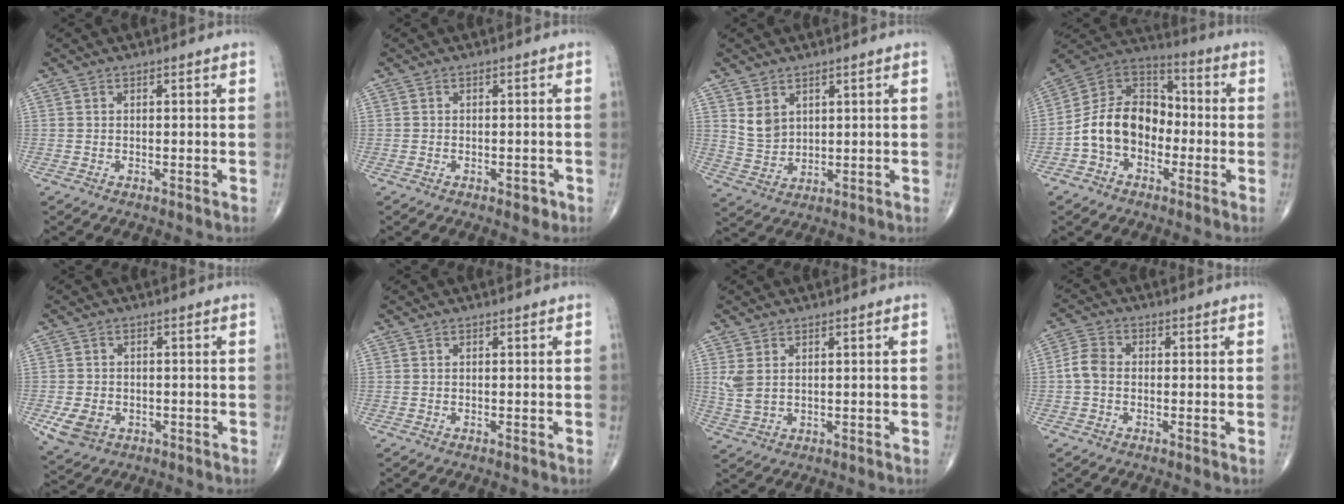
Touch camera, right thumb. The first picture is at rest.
{"total": 1.6, "force": [-0.9, 1.0, 1.0], "torque": [-0.002, 0.002, -0.012]}
{"total": 4.9, "force": [2.4, 3.5, 2.5], "torque": [-0.034, -0.019, 0.058]}
{"total": 14.4, "force": [-3.2, 10.6, 9.2], "torque": [-0.132, 0.053, -0.071]}
{"total": 5.6, "force": [-1.8, 4.3, 3.1], "torque": [-0.052, 0.002, -0.023]}
{"total": 0.0}
{"total": 3.7, "force": [1.2, 2.1, 2.8], "torque": [-0.065, -0.001, 0.034]}
{"total": 4.1, "force": [-0.5, 3.0, 2.7], "torque": [-0.054, 0.011, -0.020]}